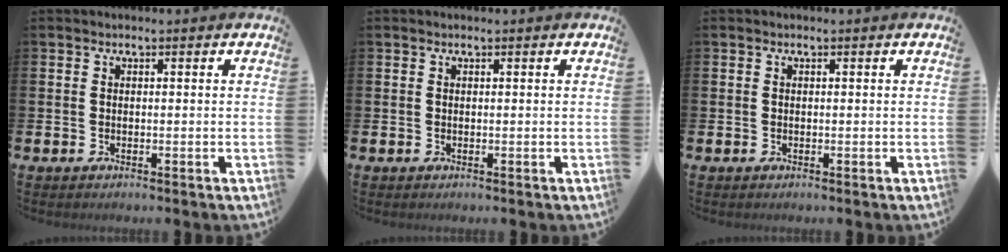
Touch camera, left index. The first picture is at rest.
{"total": 0.0}
{"total": 0.0}